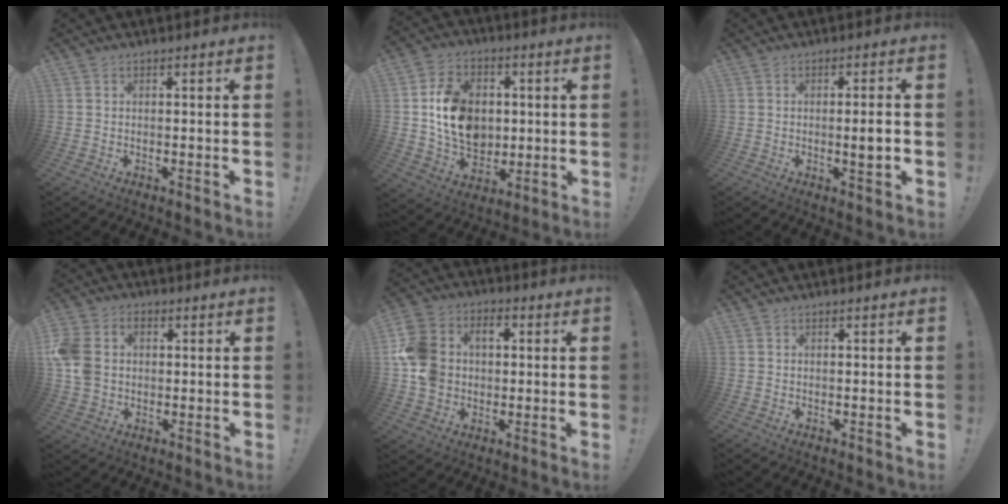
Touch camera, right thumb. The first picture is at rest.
{"total": 15.3, "force": [0.7, 12.5, 8.8], "torque": [-0.130, 0.008, 0.025]}
{"total": 4.8, "force": [-0.5, 0.4, 4.8], "torque": [-0.062, -0.008, -0.012]}
{"total": 11.1, "force": [1.1, 8.8, 6.8], "torque": [-0.141, 0.005, 0.024]}
{"total": 14.5, "force": [0.7, 12.5, 7.4], "torque": [-0.144, 0.007, 0.015]}
{"total": 0.0}